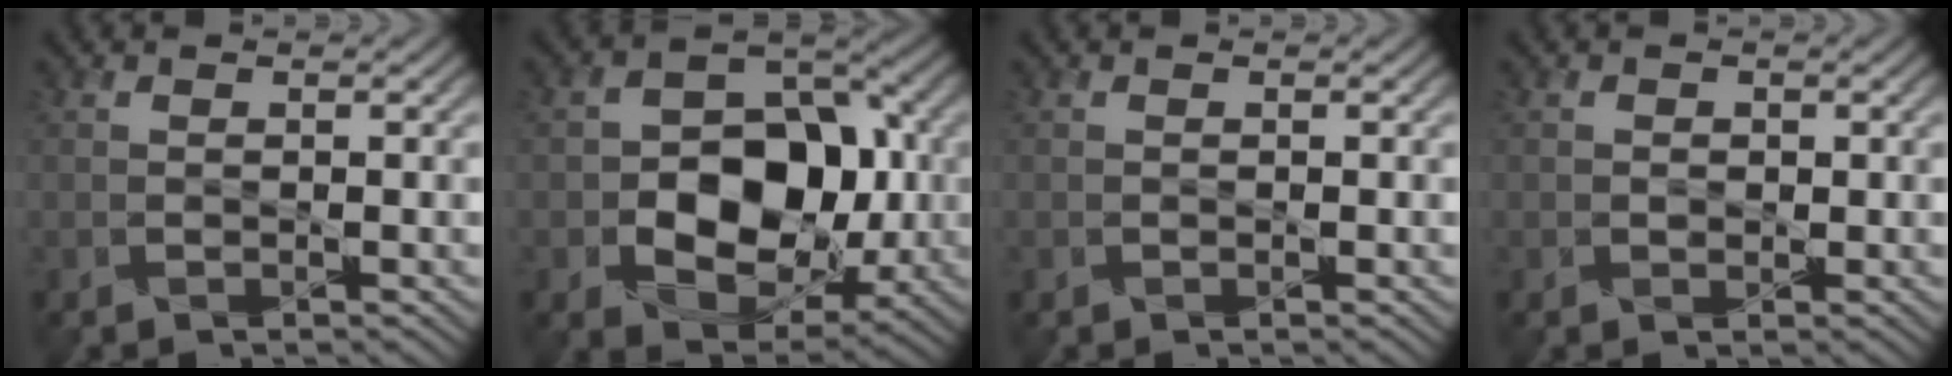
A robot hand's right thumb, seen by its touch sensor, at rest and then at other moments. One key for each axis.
{"total": 12.2, "fx": -2.1, "fy": 8.8, "fz": 8.1, "tx": -0.119, "ty": -0.001, "tz": -0.043}
{"total": 0.0}
{"total": 0.9, "fx": 0.1, "fy": 0.9, "fz": 0.3, "tx": -0.009, "ty": -0.005, "tz": 0.003}